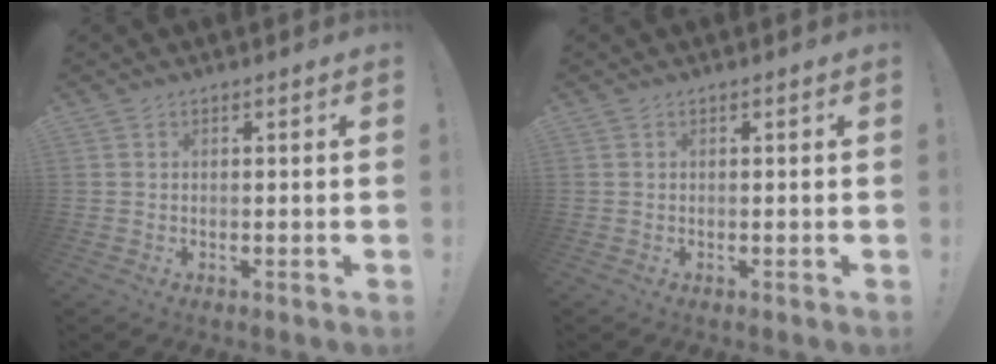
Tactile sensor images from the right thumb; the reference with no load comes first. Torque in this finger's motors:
{"motor_torque": [0.00, 0.03, 0.01, -0.02, 0.02]}